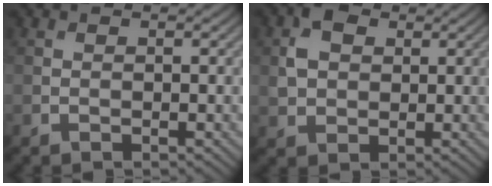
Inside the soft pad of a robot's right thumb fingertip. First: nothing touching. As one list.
[{"total": 4.3, "force": [1.3, 3.2, 2.6], "torque": [-0.064, 0.005, 0.023]}]